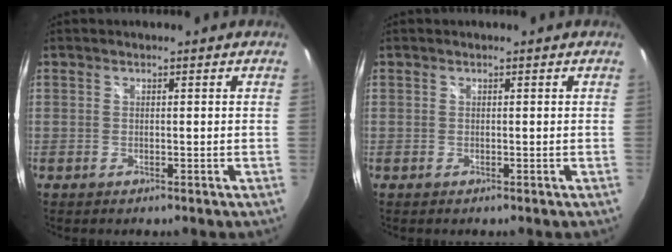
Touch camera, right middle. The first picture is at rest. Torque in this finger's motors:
{"motor_torque": [0.04, -0.13, 0.00, 0.00]}